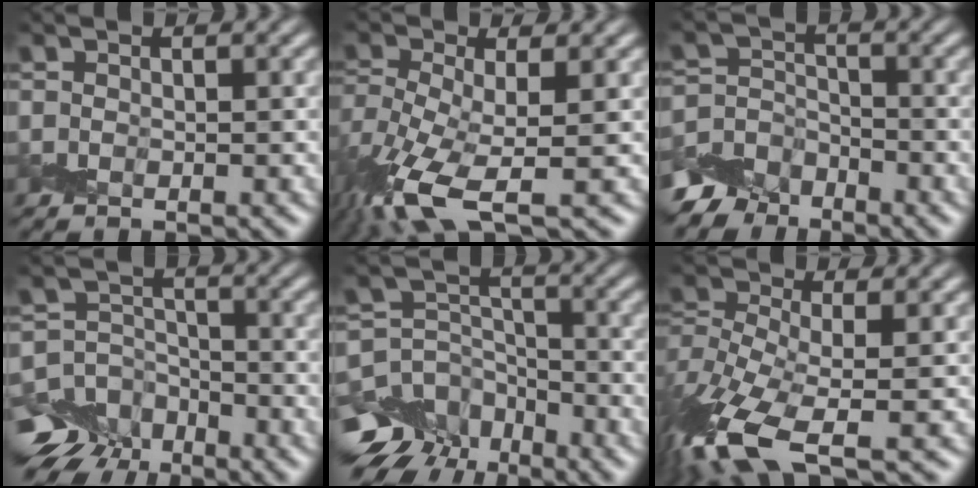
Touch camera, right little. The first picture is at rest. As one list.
[{"total": 9.5, "force": [-4.2, 3.4, 7.8], "torque": [-0.178, -0.017, -0.090]}, {"total": 5.8, "force": [-4.8, 3.2, 0.6], "torque": [0.004, -0.009, -0.087]}, {"total": 9.3, "force": [-6.5, 6.3, 2.2], "torque": [-0.033, -0.030, -0.122]}, {"total": 9.8, "force": [-6.7, 6.7, 2.4], "torque": [-0.044, -0.022, -0.119]}, {"total": 10.7, "force": [-5.6, 3.9, 8.3], "torque": [-0.193, -0.012, -0.116]}]